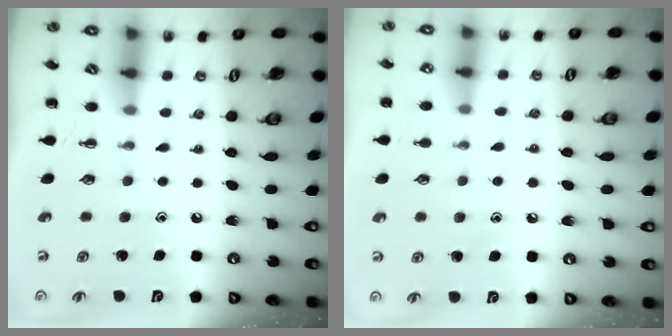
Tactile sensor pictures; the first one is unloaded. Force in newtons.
{"total": 6.6, "press": 6.3, "slide": 1.9}